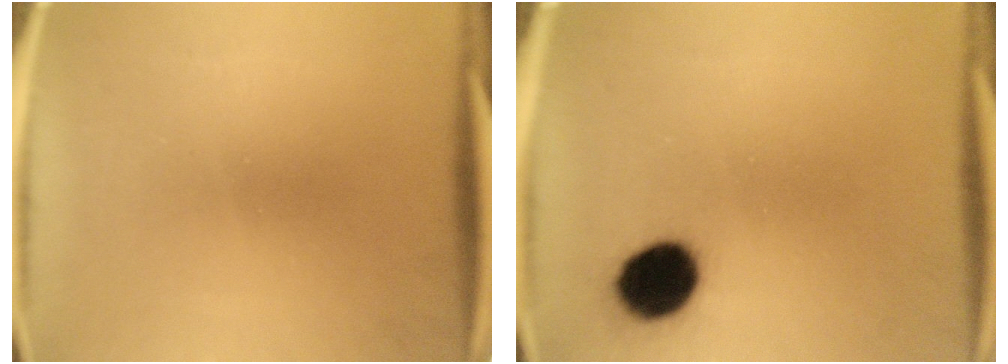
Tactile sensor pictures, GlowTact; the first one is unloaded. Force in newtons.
{"total": 10.4}